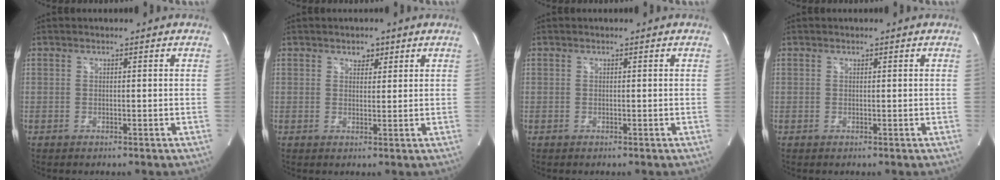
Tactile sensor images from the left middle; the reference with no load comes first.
{"total": 2.0, "force": [1.3, 1.3, 0.8], "torque": [-0.009, 0.002, 0.019]}
{"total": 0.0}
{"total": 0.0}